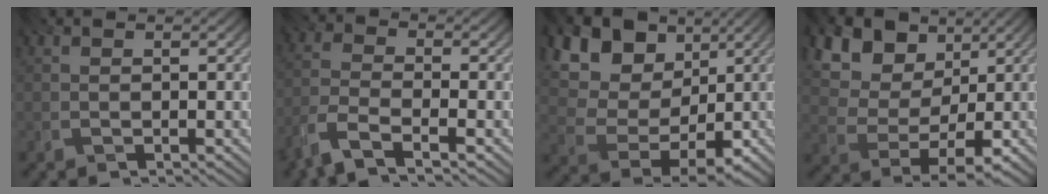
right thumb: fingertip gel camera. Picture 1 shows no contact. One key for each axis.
{"total": 5.7, "fx": -4.8, "fy": 0.9, "fz": 3.0, "tx": -0.068, "ty": -0.011, "tz": -0.118}
{"total": 14.7, "fx": 6.7, "fy": 10.7, "fz": 7.5, "tx": -0.197, "ty": 0.043, "tz": 0.126}
{"total": 11.9, "fx": 6.3, "fy": 7.7, "fz": 6.5, "tx": -0.156, "ty": 0.027, "tz": 0.107}